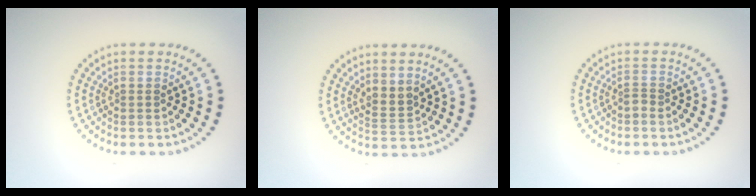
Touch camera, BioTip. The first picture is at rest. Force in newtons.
{"total": 2.0, "press": 1.5, "slide": 1.4}
{"total": 0.8, "press": 0.5, "slide": 0.7}